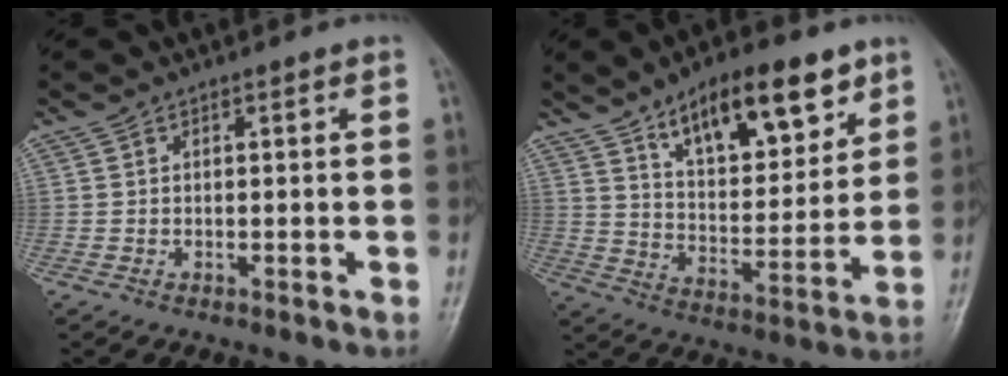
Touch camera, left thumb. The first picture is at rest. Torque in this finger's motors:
{"motor_torque": [1.24, 1.21, 1.58, -1.20, 0.27]}